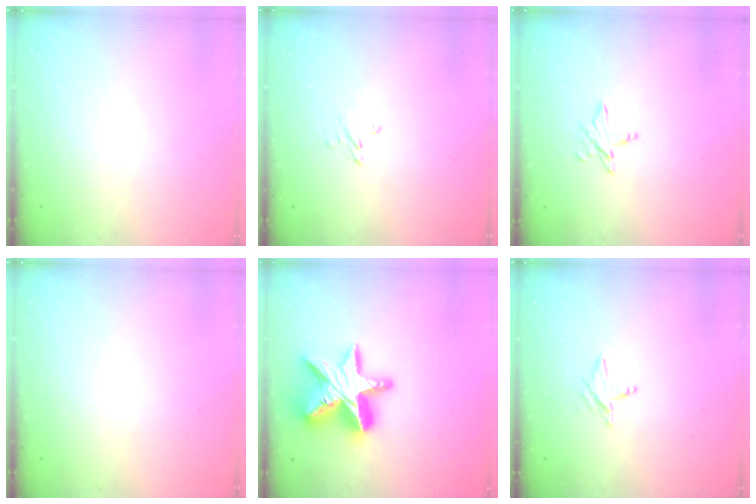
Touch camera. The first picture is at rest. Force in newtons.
{"total": 2.4, "press": 2.4, "slide": 0.2}
{"total": 3.8, "press": 3.7, "slide": 0.3}
{"total": 0.0}
{"total": 18.8, "press": 18.7, "slide": 1.4}
{"total": 3.3, "press": 3.3, "slide": 0.4}